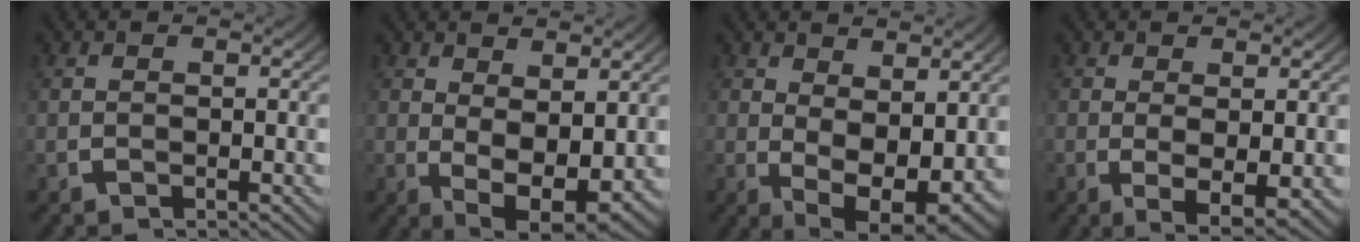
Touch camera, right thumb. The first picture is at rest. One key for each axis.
{"total": 6.7, "fx": -0.8, "fy": 4.2, "fz": 5.2, "tx": -0.089, "ty": -0.035, "tz": -0.005}
{"total": 7.5, "fx": -1.0, "fy": 4.6, "fz": 5.8, "tx": -0.100, "ty": -0.041, "tz": -0.004}
{"total": 4.9, "fx": -1.3, "fy": 2.5, "fz": 4.0, "tx": -0.077, "ty": -0.027, "tz": -0.012}